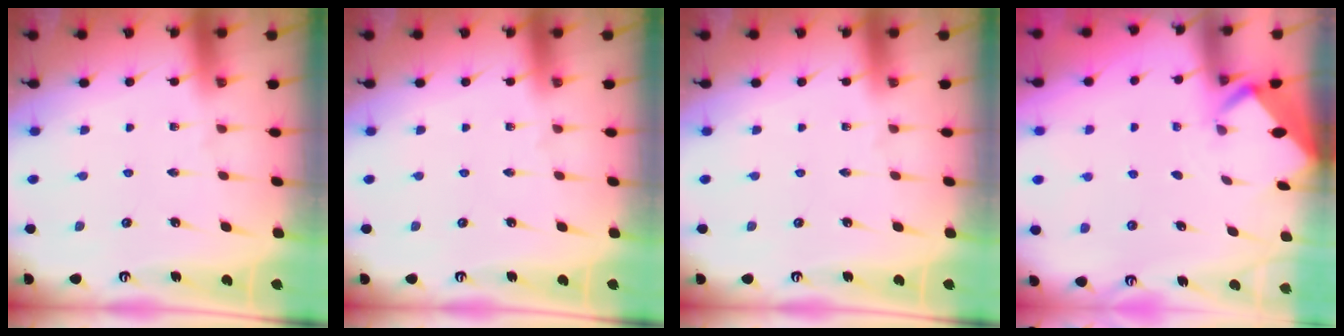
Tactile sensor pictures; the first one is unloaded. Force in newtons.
{"total": 0.0}
{"total": 0.0}
{"total": 1.9, "press": 1.9, "slide": 0.1}